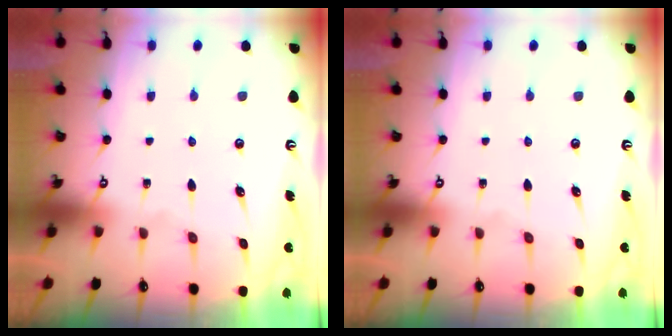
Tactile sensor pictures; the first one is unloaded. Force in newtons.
{"total": 0.0}